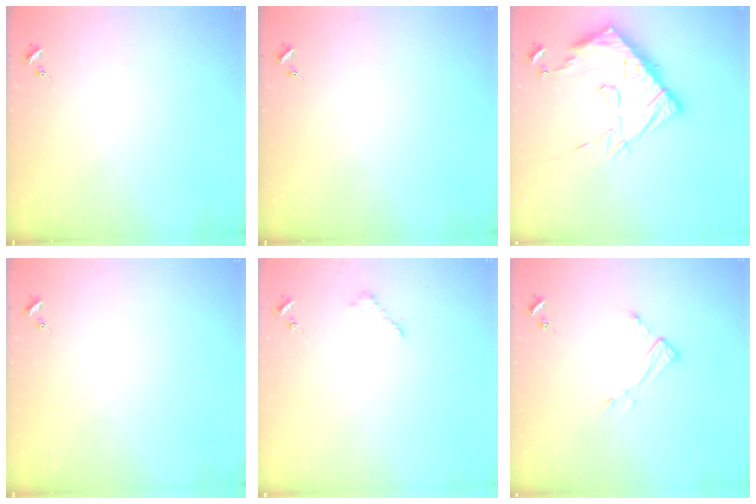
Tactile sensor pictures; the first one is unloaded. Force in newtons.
{"total": 0.0}
{"total": 17.0, "press": 16.9, "slide": 1.5}
{"total": 0.0}
{"total": 2.6, "press": 2.5, "slide": 0.3}
{"total": 4.8, "press": 4.7, "slide": 0.3}